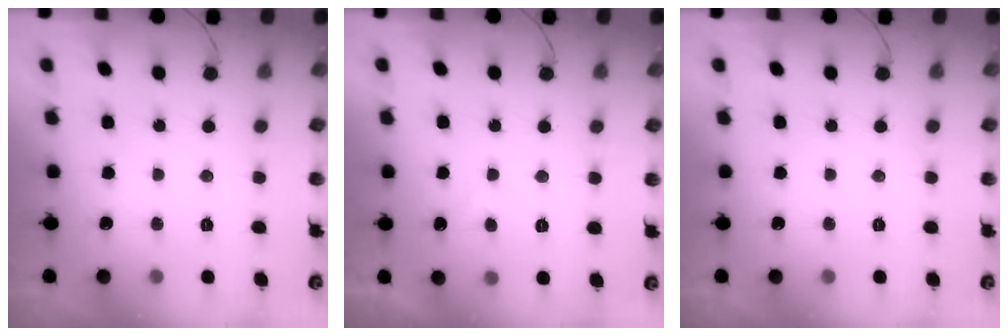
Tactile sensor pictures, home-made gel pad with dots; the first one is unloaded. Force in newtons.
{"total": 2.3, "press": 2.2, "slide": 0.7}
{"total": 0.0}